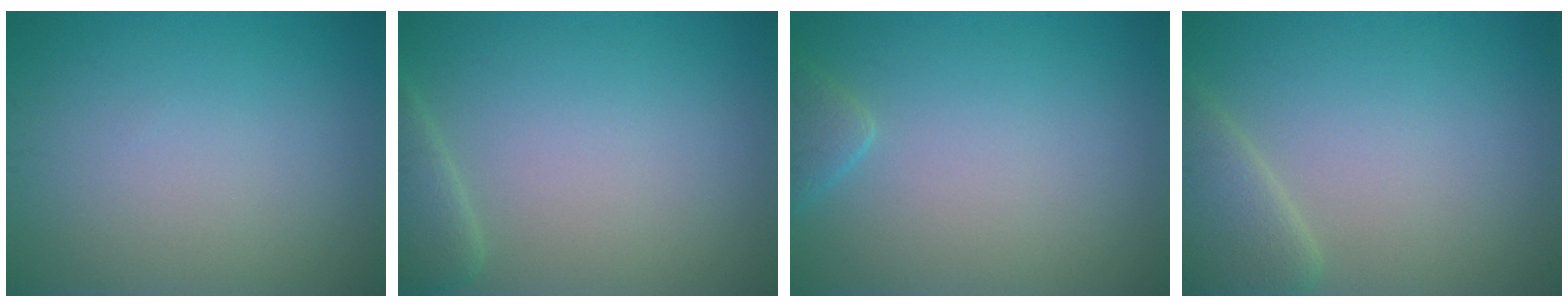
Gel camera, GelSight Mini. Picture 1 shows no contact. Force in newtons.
{"total": 2.2, "press": 2.2, "slide": 0.3}
{"total": 1.6, "press": 1.6, "slide": 0.1}
{"total": 3.3, "press": 3.3, "slide": 0.3}